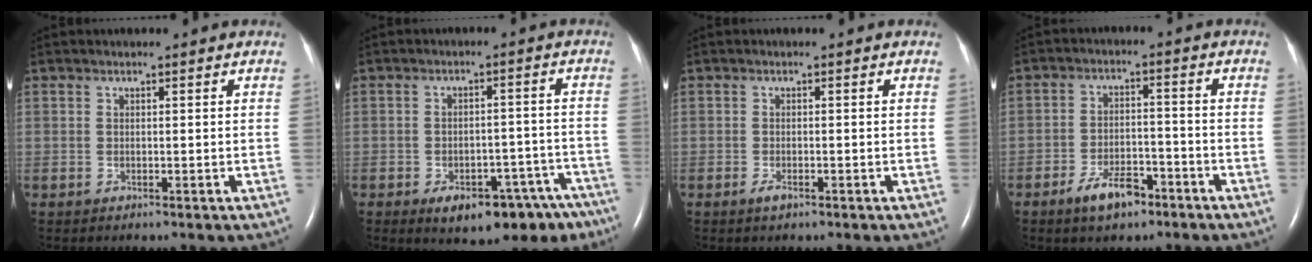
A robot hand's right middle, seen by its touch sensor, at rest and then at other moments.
{"total": 13.7, "force": [-9.8, 6.7, 6.9], "torque": [-0.048, 0.034, -0.122]}
{"total": 1.2, "force": [-0.7, 0.3, 0.9], "torque": [-0.019, -0.002, -0.012]}
{"total": 6.3, "force": [-4.3, 2.7, 3.8], "torque": [-0.074, 0.001, -0.068]}